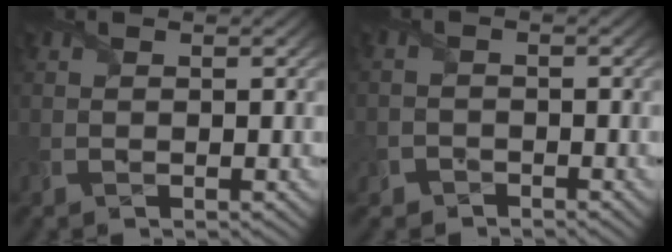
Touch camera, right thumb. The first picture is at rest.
{"total": 2.3, "force": [-2.0, 1.2, 0.1], "torque": [0.002, 0.000, -0.044]}